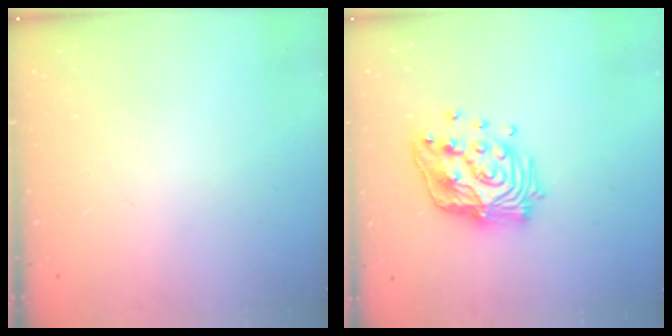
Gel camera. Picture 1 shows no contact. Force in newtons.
{"total": 16.7, "press": 16.7, "slide": 1.4}